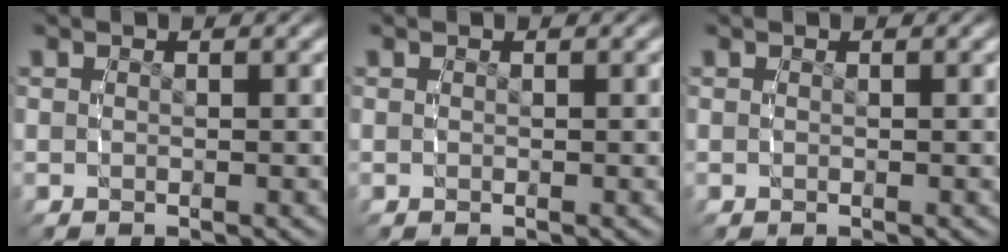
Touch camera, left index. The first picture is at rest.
{"total": 0.0}
{"total": 0.0}